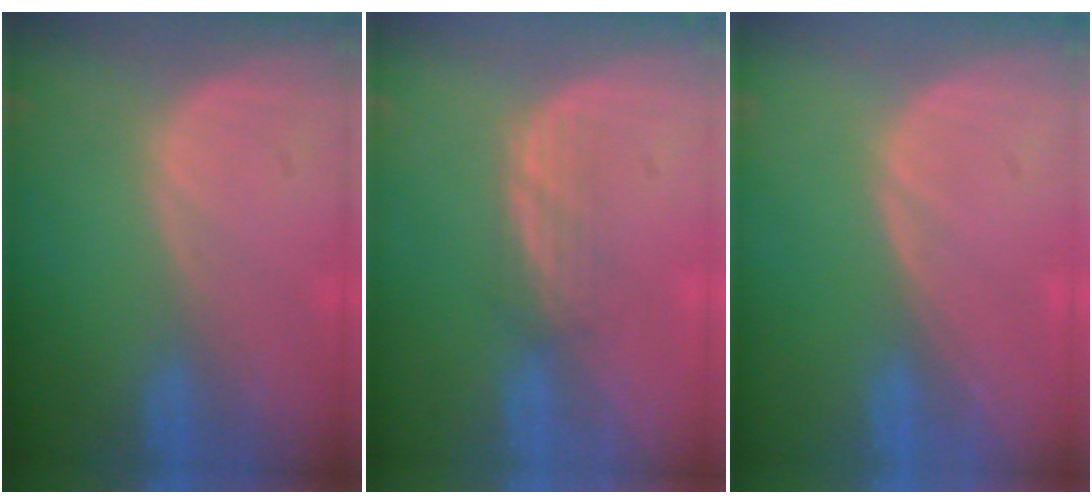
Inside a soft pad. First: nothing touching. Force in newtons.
{"total": 2.4, "press": 2.3, "slide": 0.6}
{"total": 0.0}